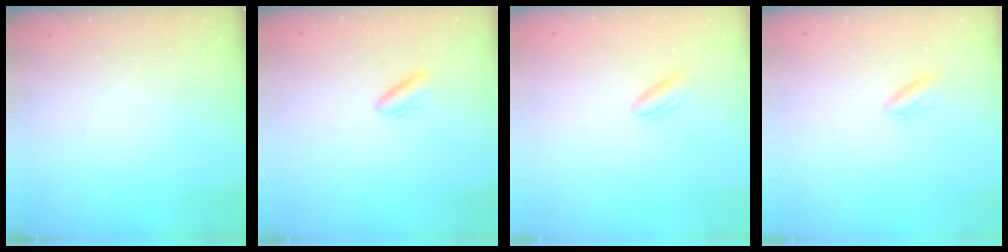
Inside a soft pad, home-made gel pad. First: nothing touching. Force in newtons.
{"total": 4.0, "press": 3.7, "slide": 1.5}
{"total": 4.5, "press": 4.4, "slide": 1.0}
{"total": 4.1, "press": 4.0, "slide": 1.0}